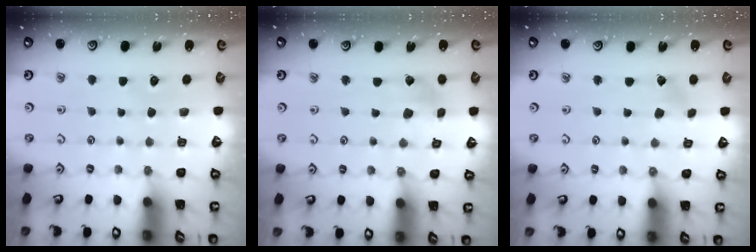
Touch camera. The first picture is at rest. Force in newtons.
{"total": 2.2, "press": 2.2, "slide": 0.4}
{"total": 2.2, "press": 2.2, "slide": 0.3}